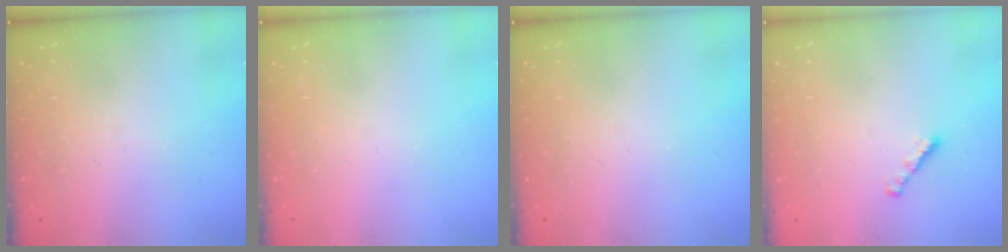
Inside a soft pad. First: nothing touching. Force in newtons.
{"total": 0.0}
{"total": 0.0}
{"total": 1.6, "press": 1.5, "slide": 0.5}